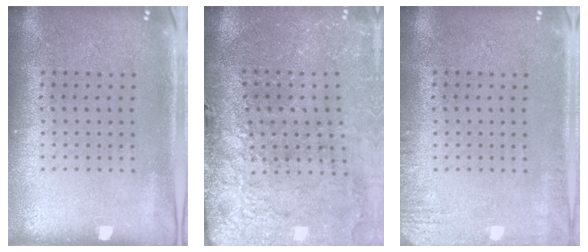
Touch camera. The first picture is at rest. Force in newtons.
{"total": 3.2, "press": 3.1, "slide": 1.0}
{"total": 1.6, "press": 1.5, "slide": 0.3}